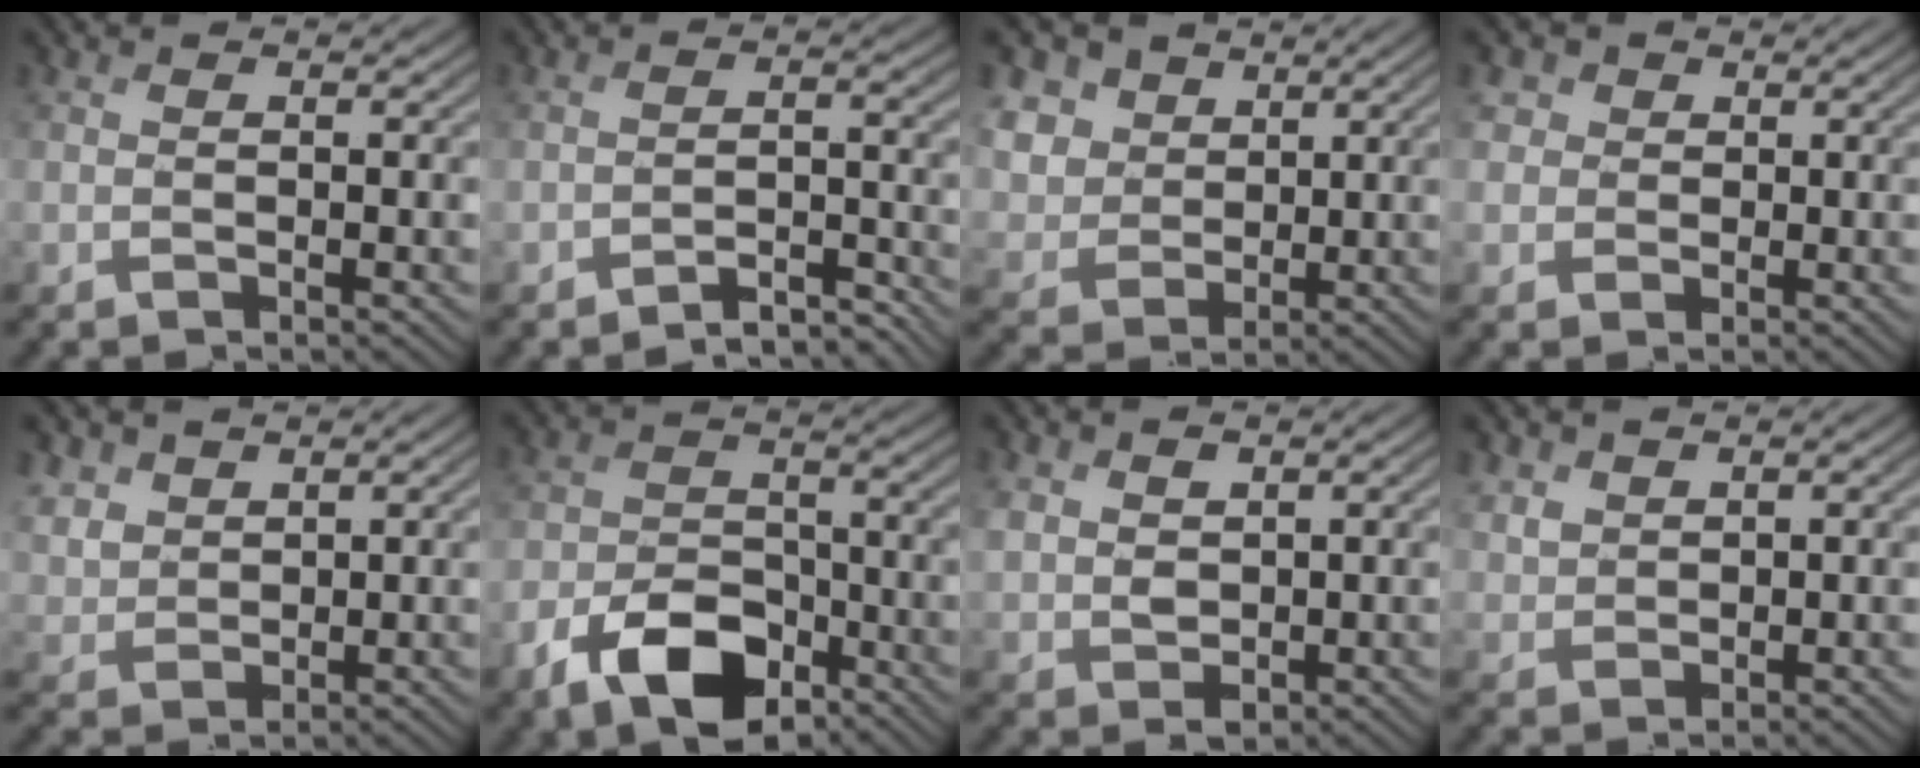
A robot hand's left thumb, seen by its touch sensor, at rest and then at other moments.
{"total": 3.4, "force": [-3.1, 0.7, 1.3], "torque": [-0.020, 0.005, -0.052]}
{"total": 7.6, "force": [3.3, 6.1, 3.3], "torque": [-0.139, 0.006, 0.066]}
{"total": 3.7, "force": [1.3, 3.3, 1.0], "torque": [-0.049, 0.003, 0.021]}
{"total": 4.7, "force": [3.1, 3.1, 1.8], "torque": [-0.063, 0.000, 0.067]}
{"total": 8.9, "force": [-5.4, 4.8, 5.2], "torque": [-0.097, -0.004, -0.107]}
{"total": 3.8, "force": [1.8, 2.7, 2.1], "torque": [-0.059, -0.003, 0.038]}
{"total": 3.1, "force": [2.2, 2.0, 1.0], "torque": [-0.032, 0.002, 0.051]}